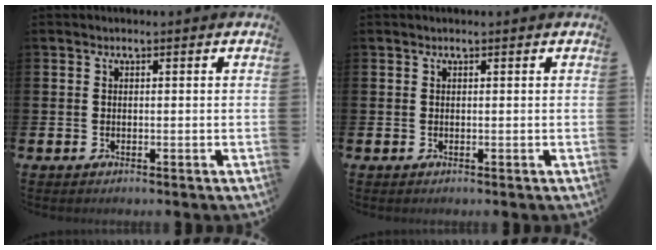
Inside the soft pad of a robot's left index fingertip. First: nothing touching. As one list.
[{"total": 0.0}]